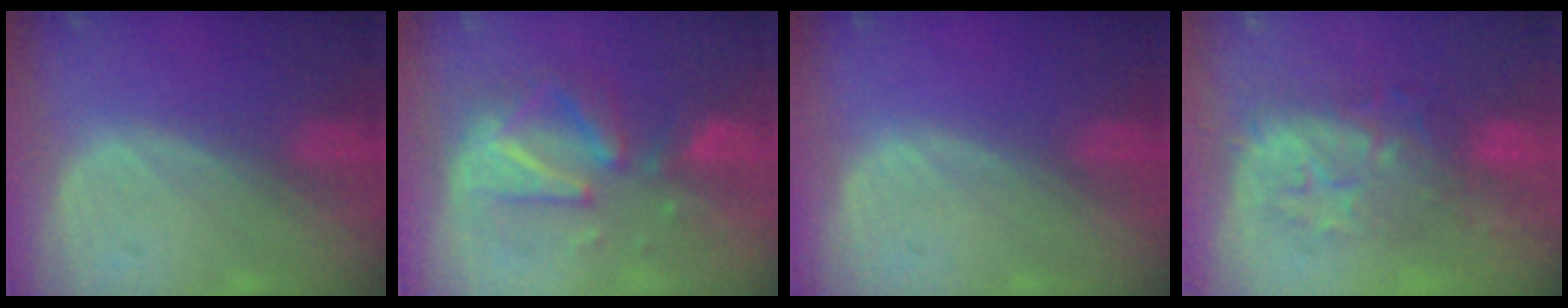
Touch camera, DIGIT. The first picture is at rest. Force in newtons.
{"total": 8.1, "press": 8.1, "slide": 0.8}
{"total": 0.0}
{"total": 8.0, "press": 8.0, "slide": 0.9}